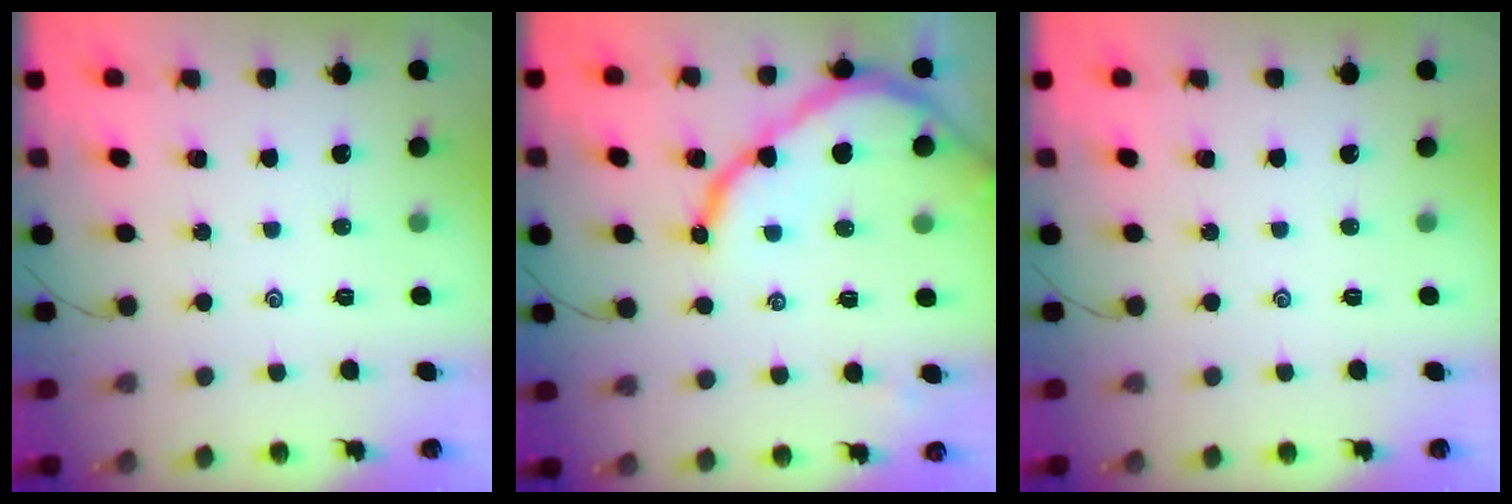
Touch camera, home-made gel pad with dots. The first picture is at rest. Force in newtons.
{"total": 11.9, "press": 11.8, "slide": 1.1}
{"total": 0.0}